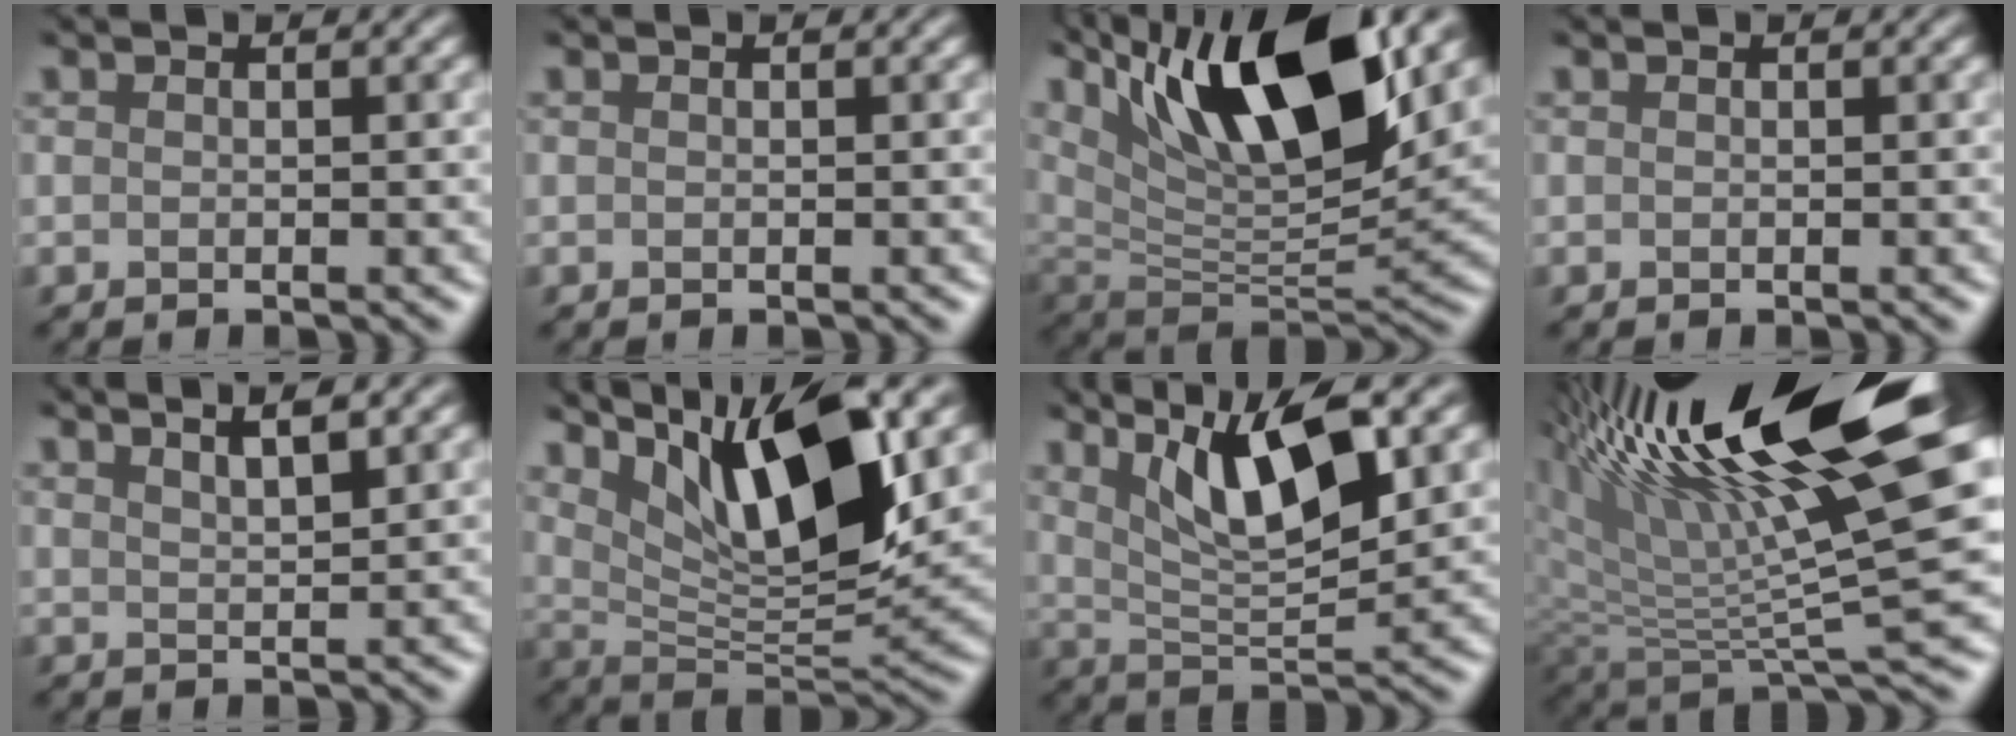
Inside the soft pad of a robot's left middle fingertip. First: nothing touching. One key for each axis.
{"total": 0.0}
{"total": 13.4, "fx": 7.5, "fy": 4.3, "fz": 10.2, "tx": -0.196, "ty": 0.010, "tz": 0.147}
{"total": 0.0}
{"total": 3.9, "fx": 3.2, "fy": 0.7, "fz": 2.2, "tx": -0.027, "ty": 0.027, "tz": 0.036}
{"total": 11.2, "fx": 5.4, "fy": 2.9, "fz": 9.3, "tx": -0.171, "ty": -0.001, "tz": 0.109}
{"total": 7.7, "fx": 3.5, "fy": 1.9, "fz": 6.6, "tx": -0.133, "ty": -0.001, "tz": 0.078}
{"total": 15.9, "fx": 8.3, "fy": 2.8, "fz": 13.3, "tx": -0.239, "ty": 0.017, "tz": 0.159}